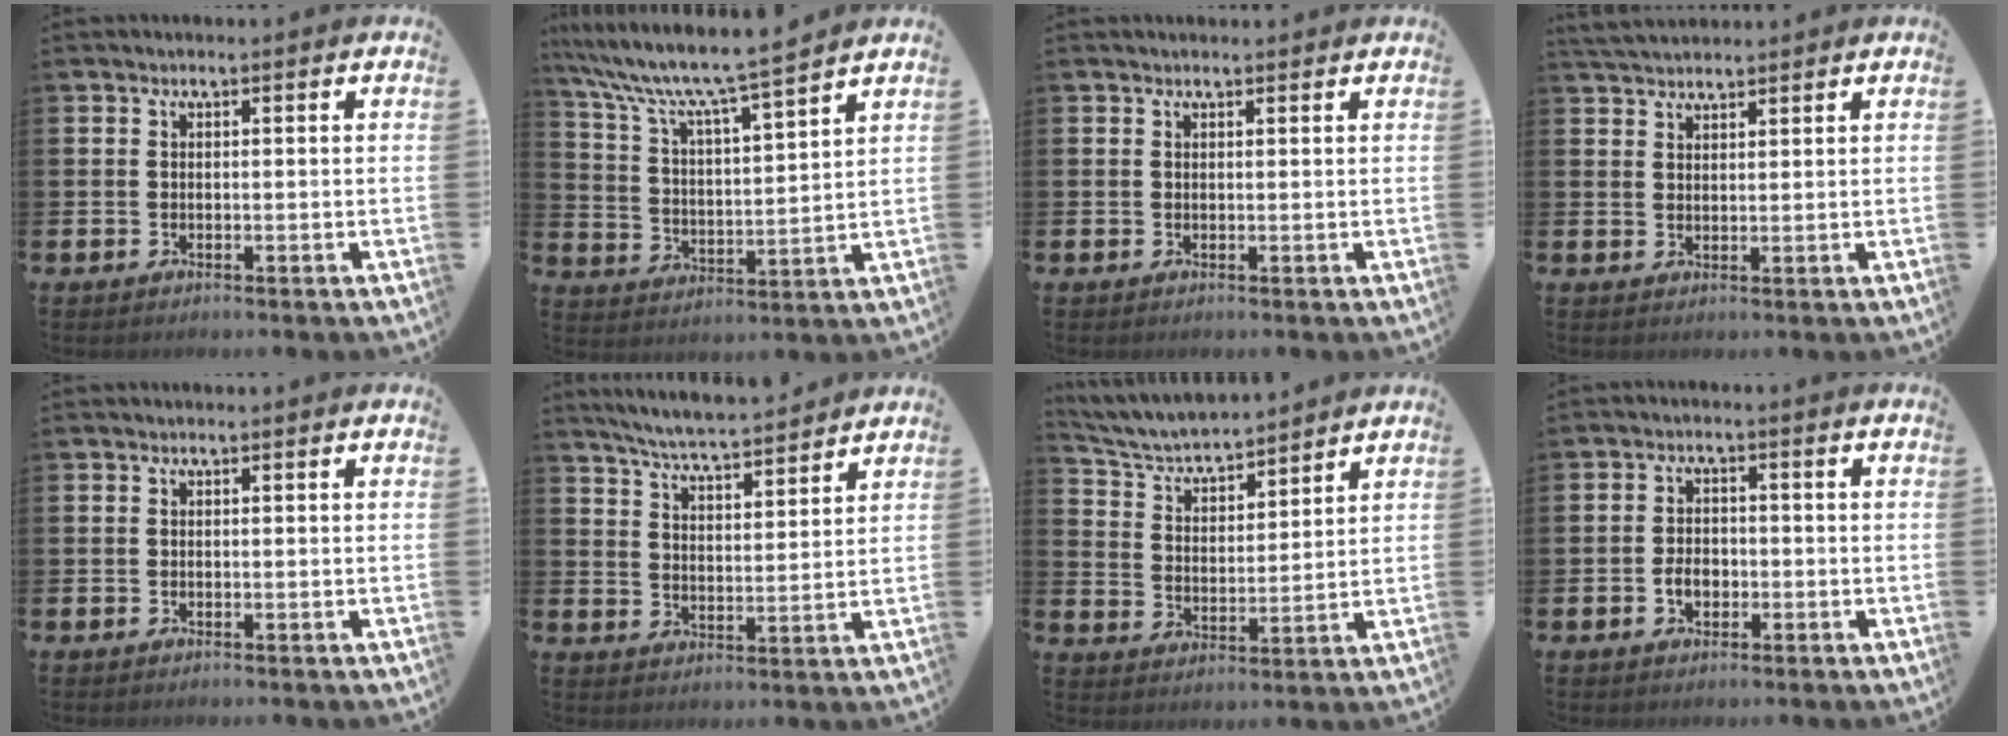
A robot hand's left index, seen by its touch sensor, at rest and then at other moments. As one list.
[{"total": 8.6, "force": [7.8, 0.3, 3.7], "torque": [-0.106, -0.051, 0.129]}, {"total": 0.6, "force": [0.6, 0.1, 0.1], "torque": [0.009, -0.004, 0.008]}, {"total": 3.2, "force": [3.2, 0.6, 0.3], "torque": [-0.010, -0.010, 0.058]}, {"total": 0.0}, {"total": 6.2, "force": [6.1, 0.0, 1.3], "torque": [-0.048, -0.039, 0.108]}, {"total": 5.2, "force": [5.0, 1.0, 1.3], "torque": [-0.049, -0.040, 0.083]}, {"total": 2.8, "force": [-0.9, 1.9, 1.8], "torque": [-0.022, -0.001, -0.022]}]